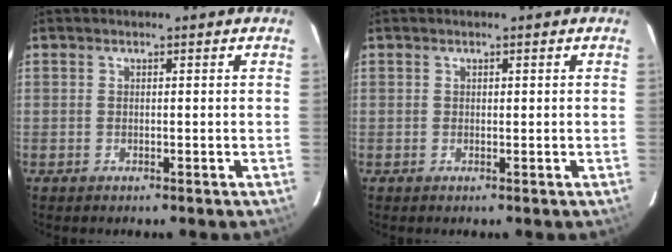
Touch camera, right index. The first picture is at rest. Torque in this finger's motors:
{"motor_torque": [-0.26, 0.35, -0.02, -0.01]}